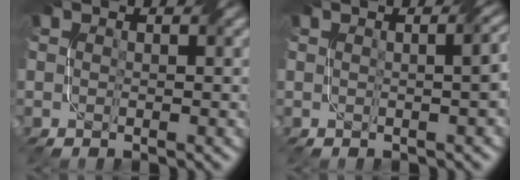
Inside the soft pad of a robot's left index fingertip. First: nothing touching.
{"total": 3.6, "force": [0.1, 1.4, 3.3], "torque": [-0.014, 0.016, -0.001]}